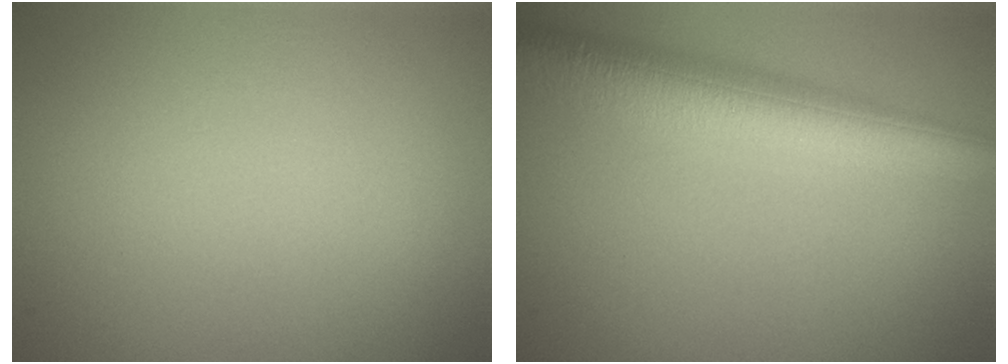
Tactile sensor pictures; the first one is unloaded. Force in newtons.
{"total": 8.5, "press": 8.5, "slide": 0.6}